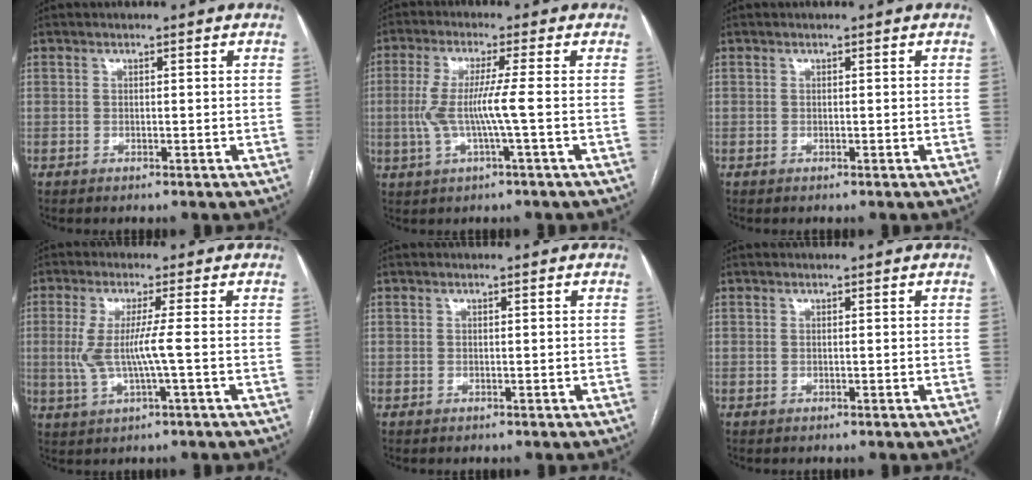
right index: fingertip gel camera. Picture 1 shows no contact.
{"total": 6.7, "force": [-0.8, -0.5, 6.6], "torque": [-0.144, 0.004, -0.015]}
{"total": 0.0}
{"total": 6.2, "force": [-0.3, -0.2, 6.2], "torque": [-0.136, -0.001, -0.005]}
{"total": 0.0}
{"total": 0.0}